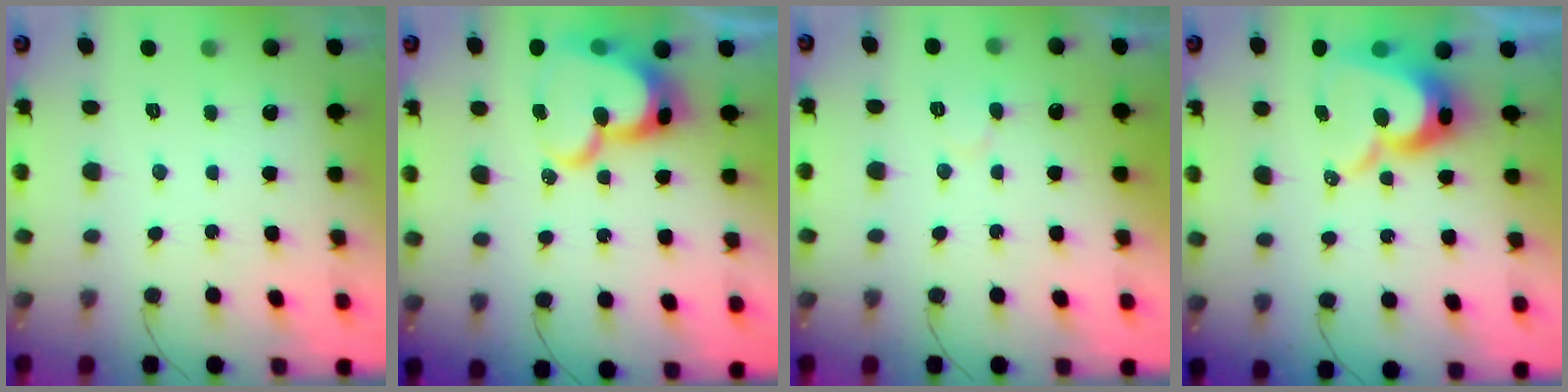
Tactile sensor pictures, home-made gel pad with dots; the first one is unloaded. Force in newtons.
{"total": 18.9, "press": 18.8, "slide": 1.6}
{"total": 5.4, "press": 5.4, "slide": 0.5}
{"total": 14.7, "press": 14.6, "slide": 0.9}